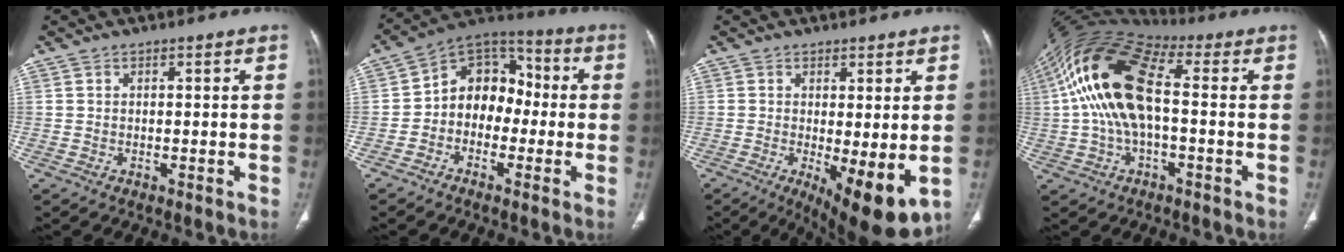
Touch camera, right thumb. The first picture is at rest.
{"total": 11.5, "force": [-1.5, 9.1, 6.9], "torque": [-0.068, 0.048, -0.044]}
{"total": 10.4, "force": [-2.1, 3.3, 9.6], "torque": [-0.141, -0.027, -0.021]}
{"total": 17.7, "force": [0.9, 8.7, 15.4], "torque": [-0.302, 0.039, 0.008]}